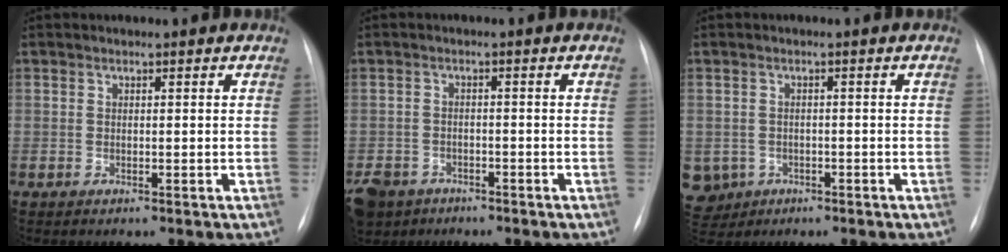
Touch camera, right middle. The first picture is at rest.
{"total": 10.0, "force": [-6.8, 6.9, 2.8], "torque": [-0.090, -0.008, -0.109]}
{"total": 6.6, "force": [-2.5, 6.0, 0.9], "torque": [-0.029, 0.009, -0.034]}